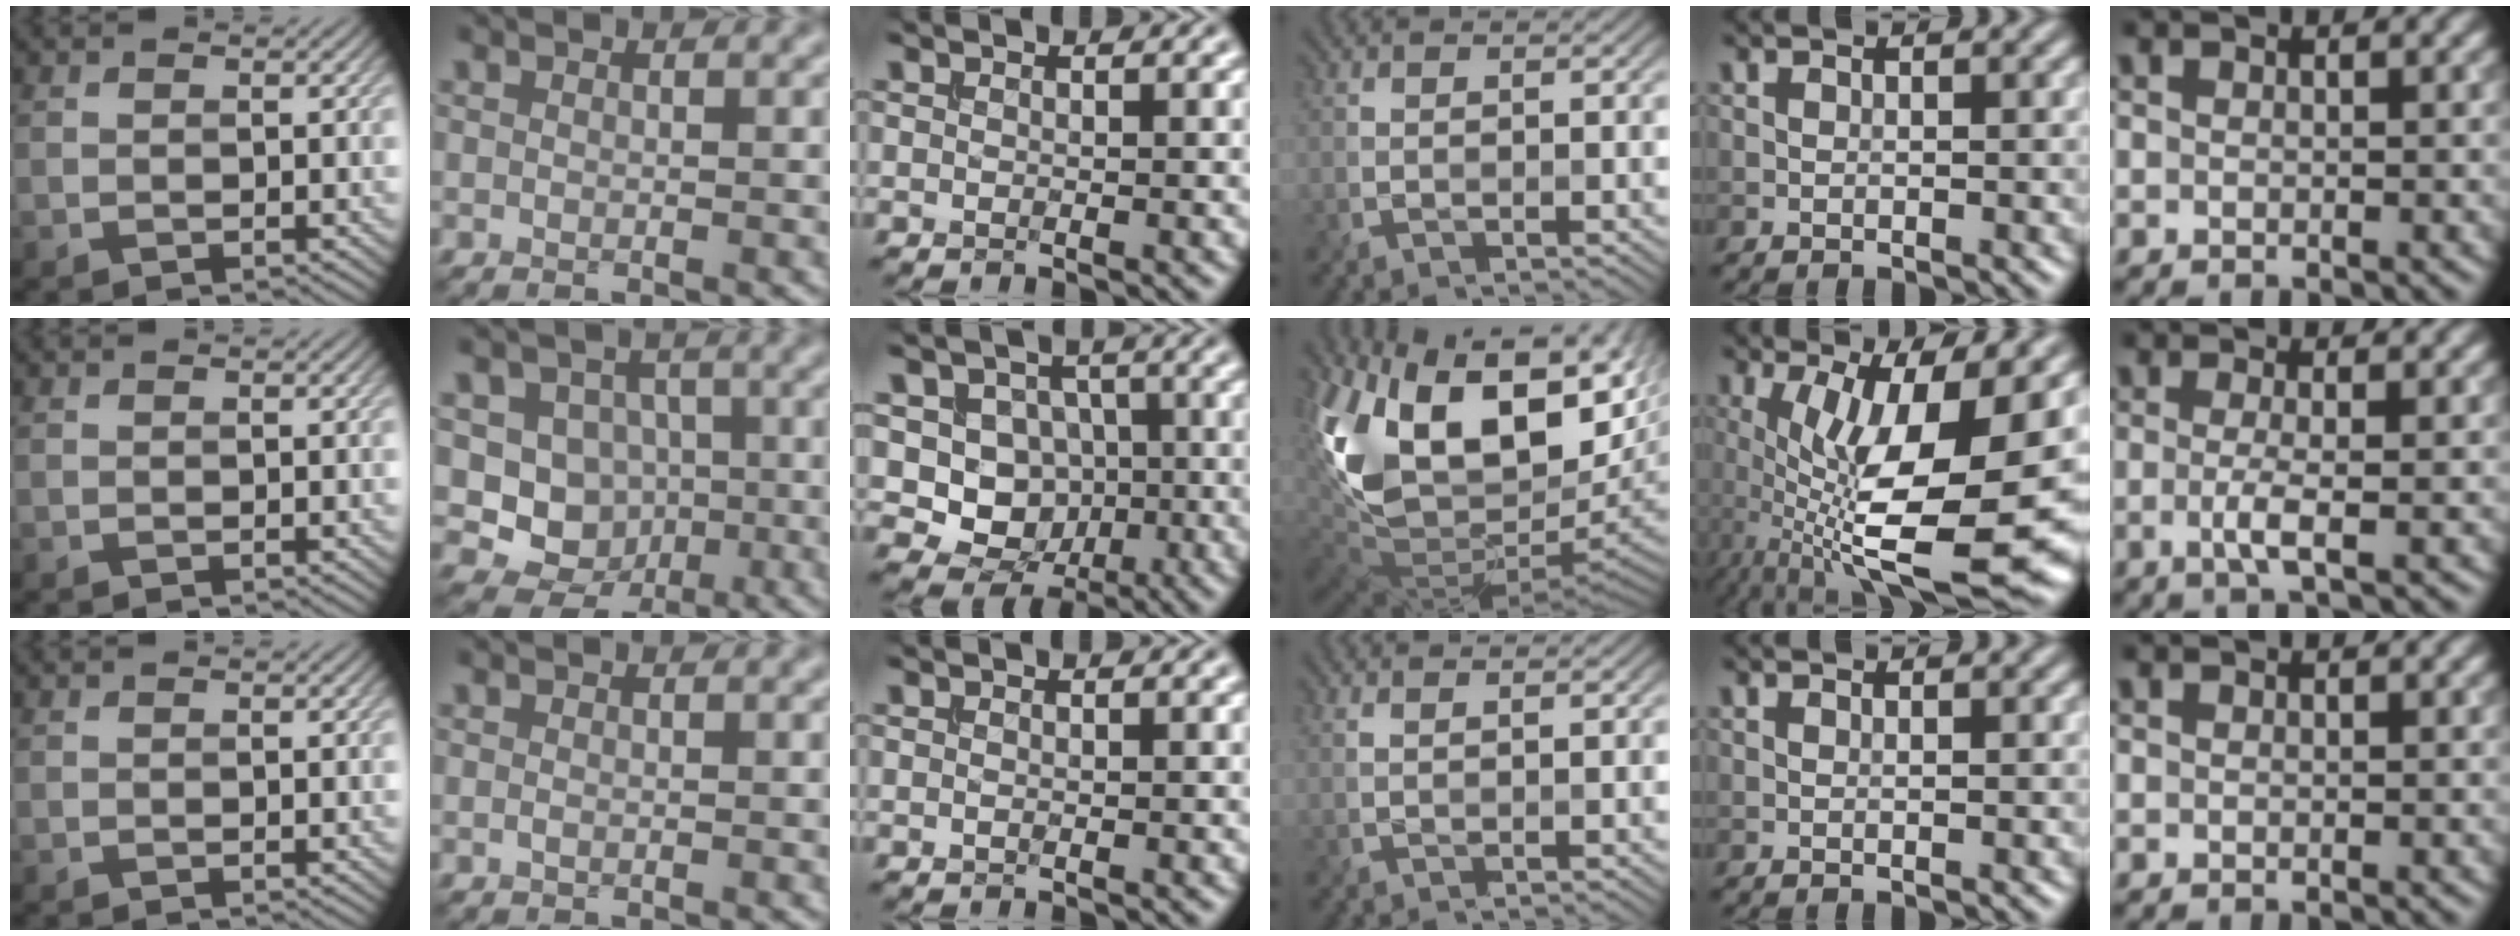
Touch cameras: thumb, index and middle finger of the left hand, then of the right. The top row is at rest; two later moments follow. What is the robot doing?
{"motion": "insert", "object": "drawer"}